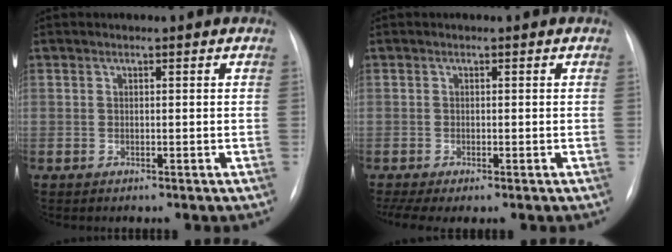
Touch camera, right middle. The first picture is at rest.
{"total": 3.6, "force": [-2.2, 1.1, 2.7], "torque": [-0.056, -0.008, -0.038]}